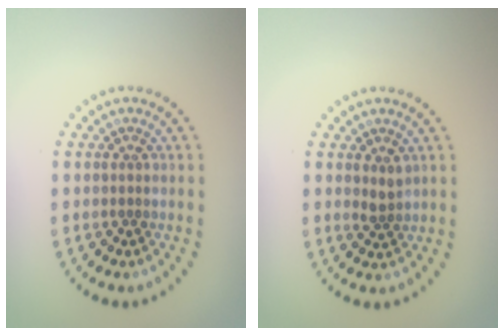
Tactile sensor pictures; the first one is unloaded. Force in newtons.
{"total": 1.4, "press": 1.1, "slide": 0.8}